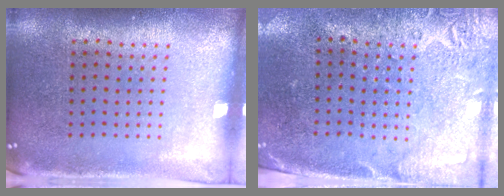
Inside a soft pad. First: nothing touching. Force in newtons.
{"total": 2.7, "press": 2.2, "slide": 1.6}